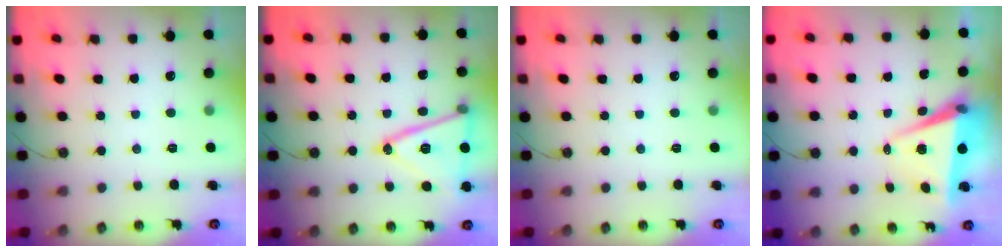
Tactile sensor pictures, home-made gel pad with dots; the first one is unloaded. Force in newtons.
{"total": 18.1, "press": 17.8, "slide": 3.4}
{"total": 0.0}
{"total": 7.0, "press": 5.4, "slide": 4.4}